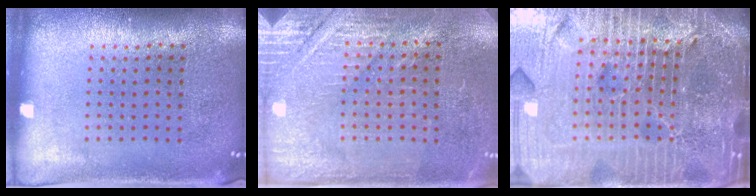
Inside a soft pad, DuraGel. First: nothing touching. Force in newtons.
{"total": 2.8, "press": 2.8, "slide": 0.4}
{"total": 7.1, "press": 6.2, "slide": 3.5}